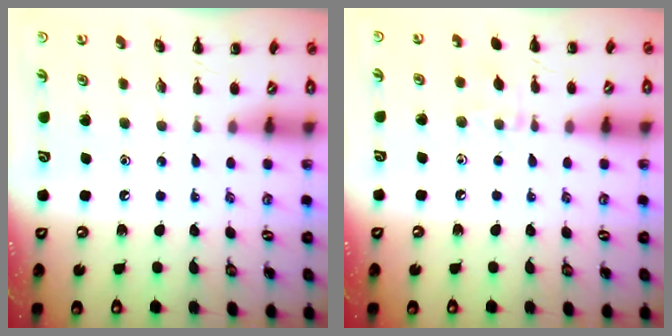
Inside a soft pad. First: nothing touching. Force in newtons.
{"total": 5.2, "press": 5.0, "slide": 1.3}